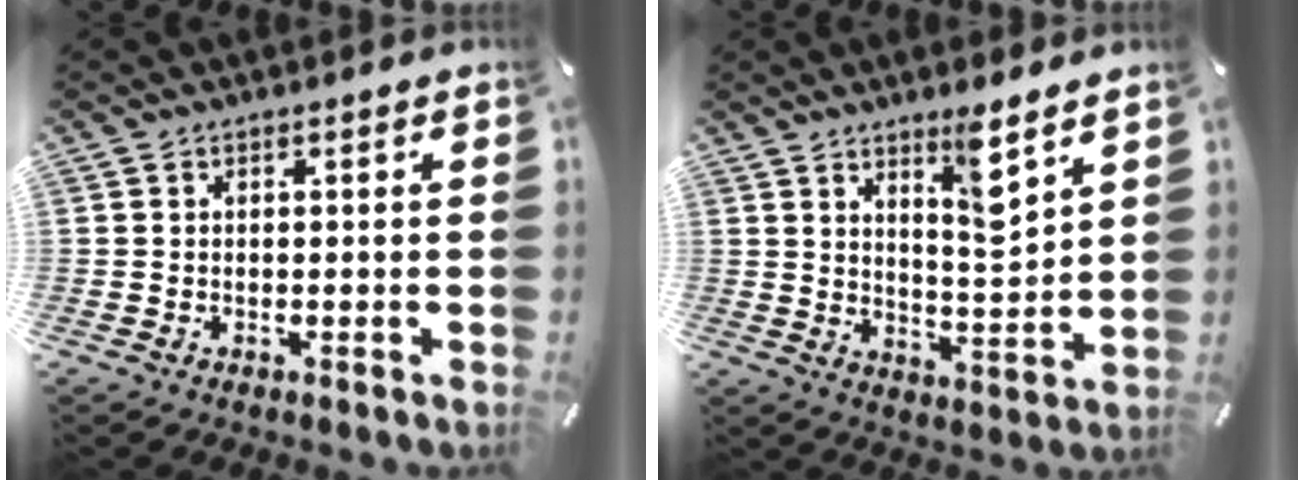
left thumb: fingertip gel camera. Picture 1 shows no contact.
{"total": 8.5, "force": [6.2, 1.5, 5.6], "torque": [-0.079, -0.049, 0.099]}